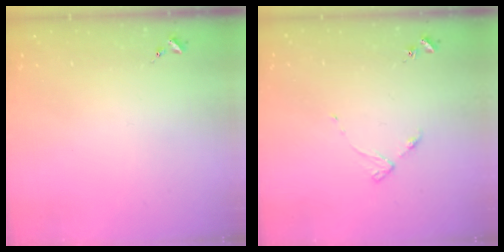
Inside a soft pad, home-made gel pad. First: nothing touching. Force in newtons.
{"total": 3.3, "press": 3.3, "slide": 0.4}